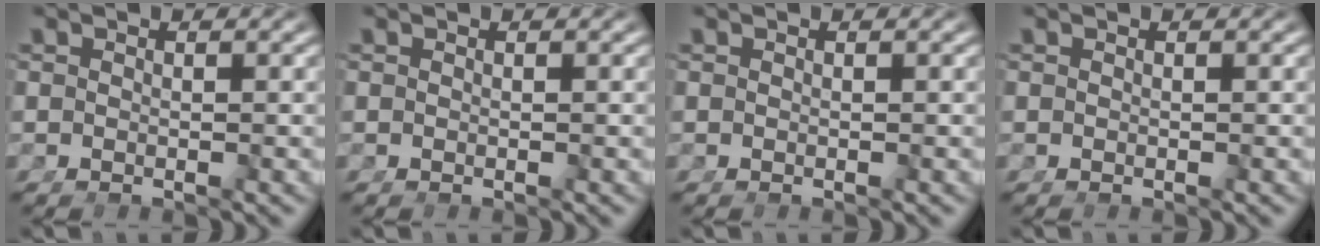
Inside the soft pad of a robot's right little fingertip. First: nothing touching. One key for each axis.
{"total": 0.0}
{"total": 0.0}
{"total": 0.0}